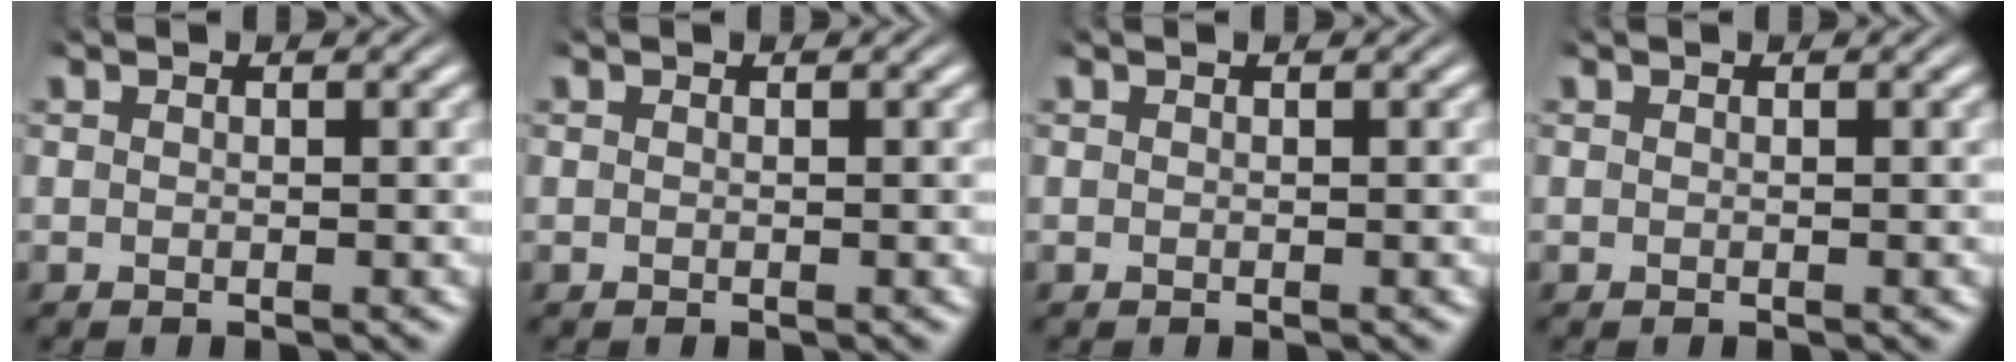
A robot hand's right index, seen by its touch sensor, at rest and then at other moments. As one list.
[{"total": 0.0}, {"total": 0.0}, {"total": 0.0}]